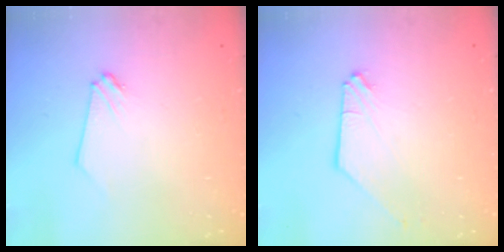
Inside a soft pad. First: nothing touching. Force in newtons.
{"total": 0.0}